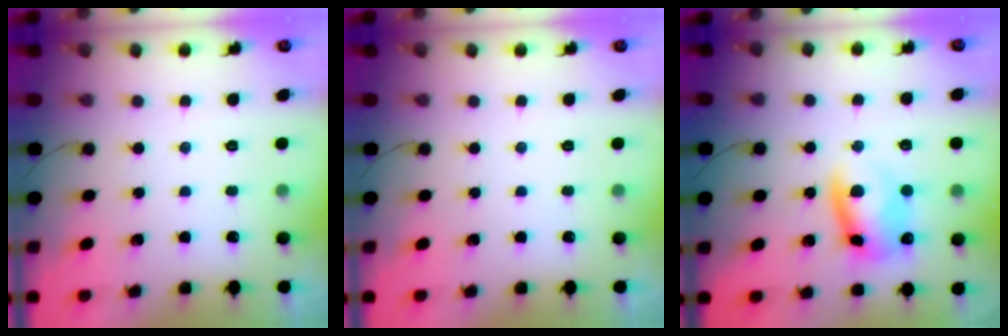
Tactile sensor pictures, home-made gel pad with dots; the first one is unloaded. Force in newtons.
{"total": 0.0}
{"total": 9.4, "press": 9.3, "slide": 1.5}